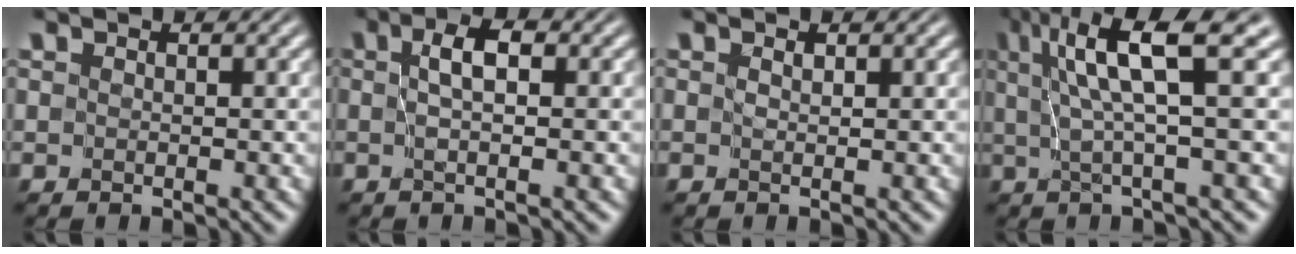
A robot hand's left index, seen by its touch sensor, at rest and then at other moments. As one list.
[{"total": 2.3, "force": [0.2, 0.1, 2.3], "torque": [-0.040, 0.007, 0.001]}, {"total": 0.0}, {"total": 6.5, "force": [2.2, 0.6, 6.1], "torque": [-0.105, 0.009, 0.040]}]